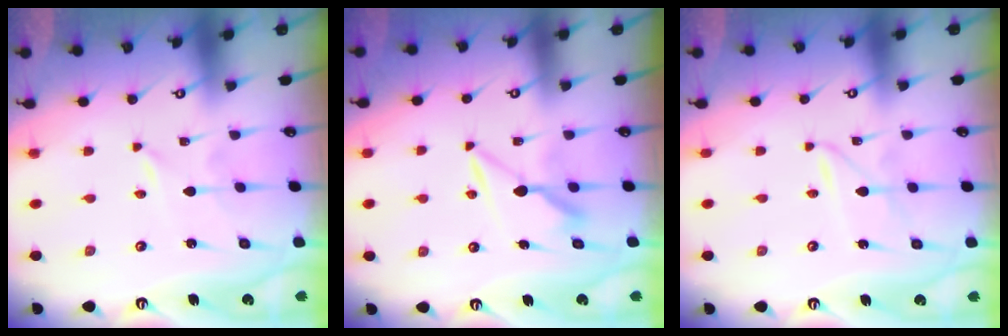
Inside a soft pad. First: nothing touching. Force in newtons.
{"total": 7.3, "press": 7.3, "slide": 0.6}
{"total": 2.5, "press": 2.5, "slide": 0.3}